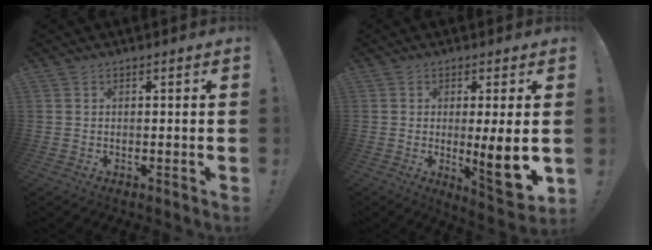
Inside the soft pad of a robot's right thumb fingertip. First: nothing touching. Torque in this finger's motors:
{"motor_torque": [0.19, 0.27, 0.61, 0.43, 0.07]}